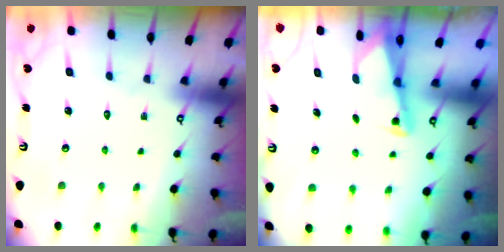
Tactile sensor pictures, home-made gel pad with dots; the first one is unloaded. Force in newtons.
{"total": 2.3, "press": 2.2, "slide": 0.3}